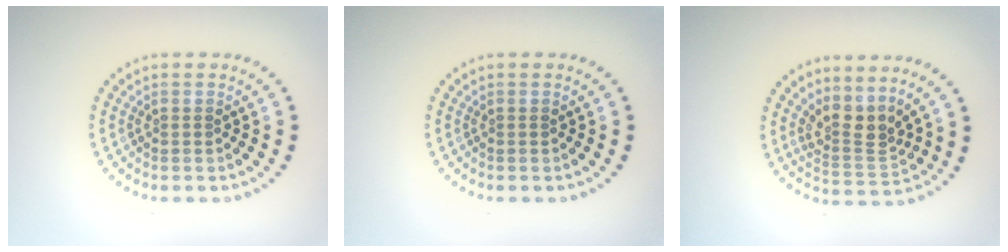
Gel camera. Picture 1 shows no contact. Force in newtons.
{"total": 0.0}
{"total": 3.0, "press": 2.2, "slide": 2.1}